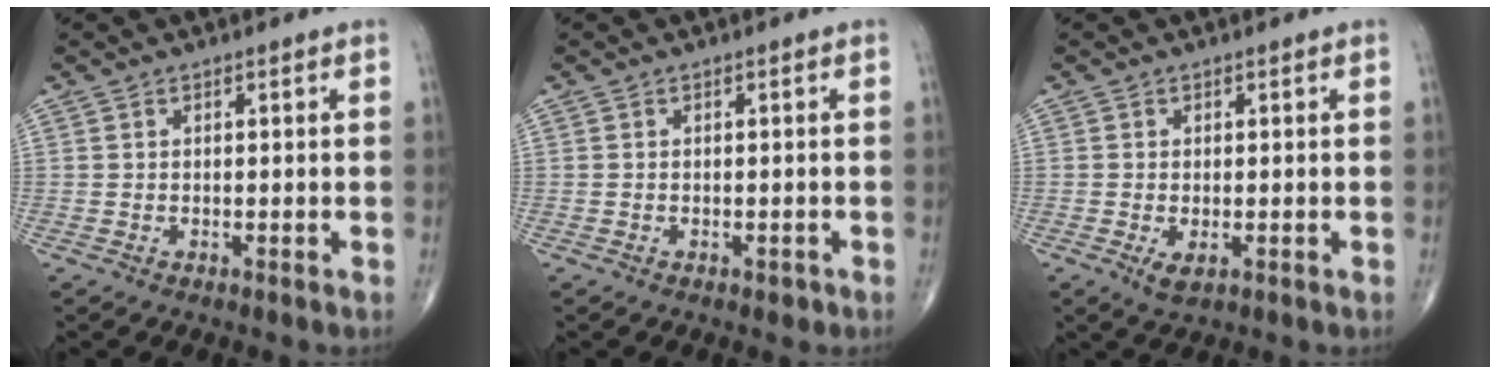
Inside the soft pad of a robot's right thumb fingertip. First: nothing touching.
{"total": 0.9, "force": [-0.5, 0.5, 0.5], "torque": [-0.005, 0.000, -0.006]}
{"total": 2.4, "force": [-0.7, 1.2, 2.0], "torque": [-0.039, -0.006, -0.010]}